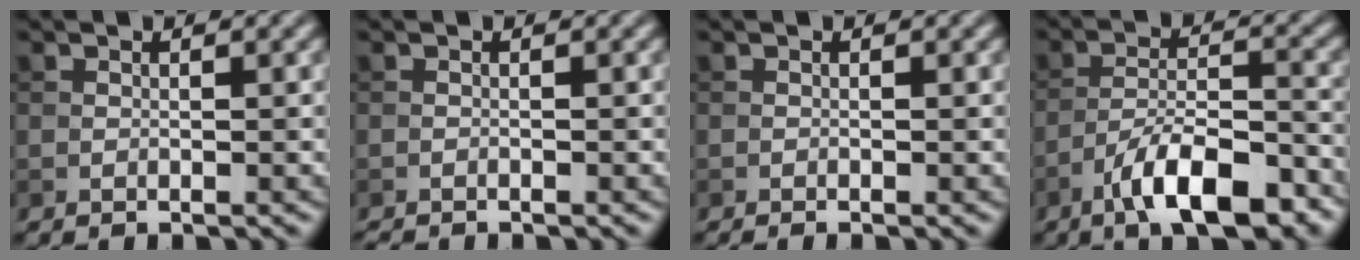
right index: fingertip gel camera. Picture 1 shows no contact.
{"total": 1.0, "force": [-1.0, 0.0, 0.2], "torque": [-0.001, -0.003, -0.018]}
{"total": 1.0, "force": [-0.5, 0.3, 0.8], "torque": [-0.007, -0.002, -0.011]}
{"total": 9.2, "force": [-6.0, 2.8, 6.5], "torque": [-0.100, 0.006, -0.104]}